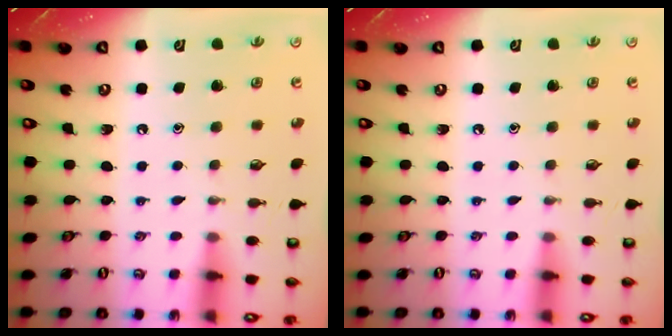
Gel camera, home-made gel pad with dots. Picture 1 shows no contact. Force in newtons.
{"total": 0.0}